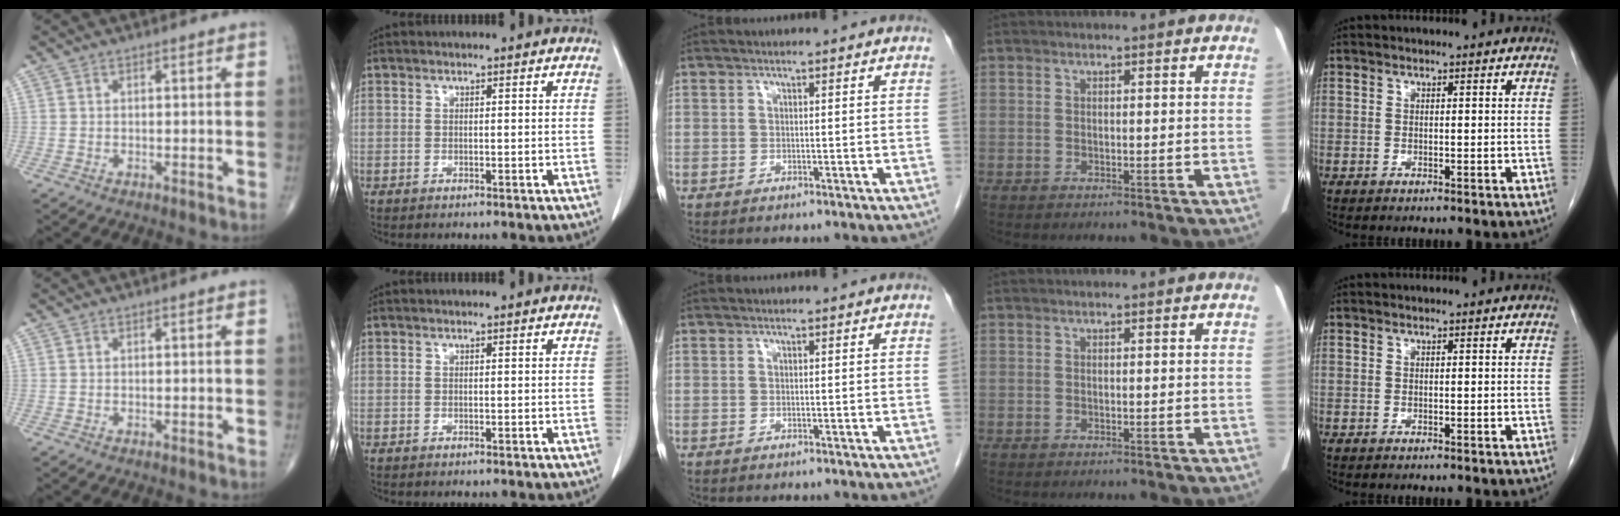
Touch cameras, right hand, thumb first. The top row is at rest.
{}